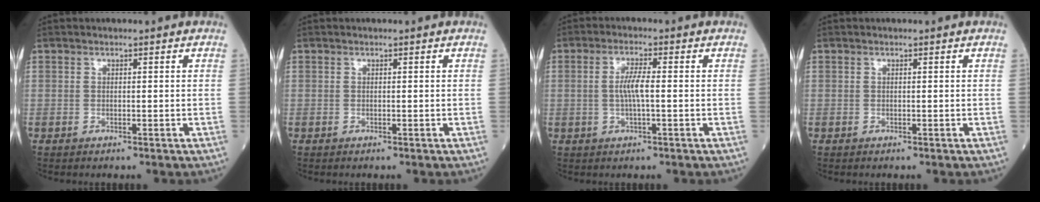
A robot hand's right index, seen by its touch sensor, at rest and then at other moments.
{"total": 0.0}
{"total": 3.8, "force": [-0.2, 0.3, 3.8], "torque": [-0.078, 0.001, -0.003]}
{"total": 0.0}